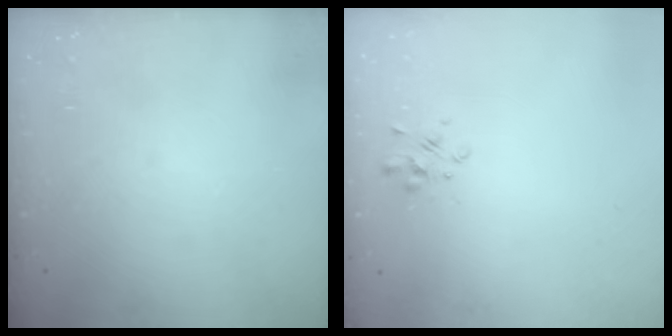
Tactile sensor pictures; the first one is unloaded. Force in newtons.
{"total": 2.4, "press": 2.2, "slide": 0.9}